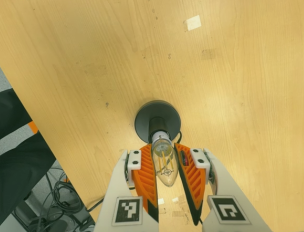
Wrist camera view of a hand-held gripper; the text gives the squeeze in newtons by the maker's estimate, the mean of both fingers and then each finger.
{"total": 12.9, "left": 12.3, "right": 13.5}